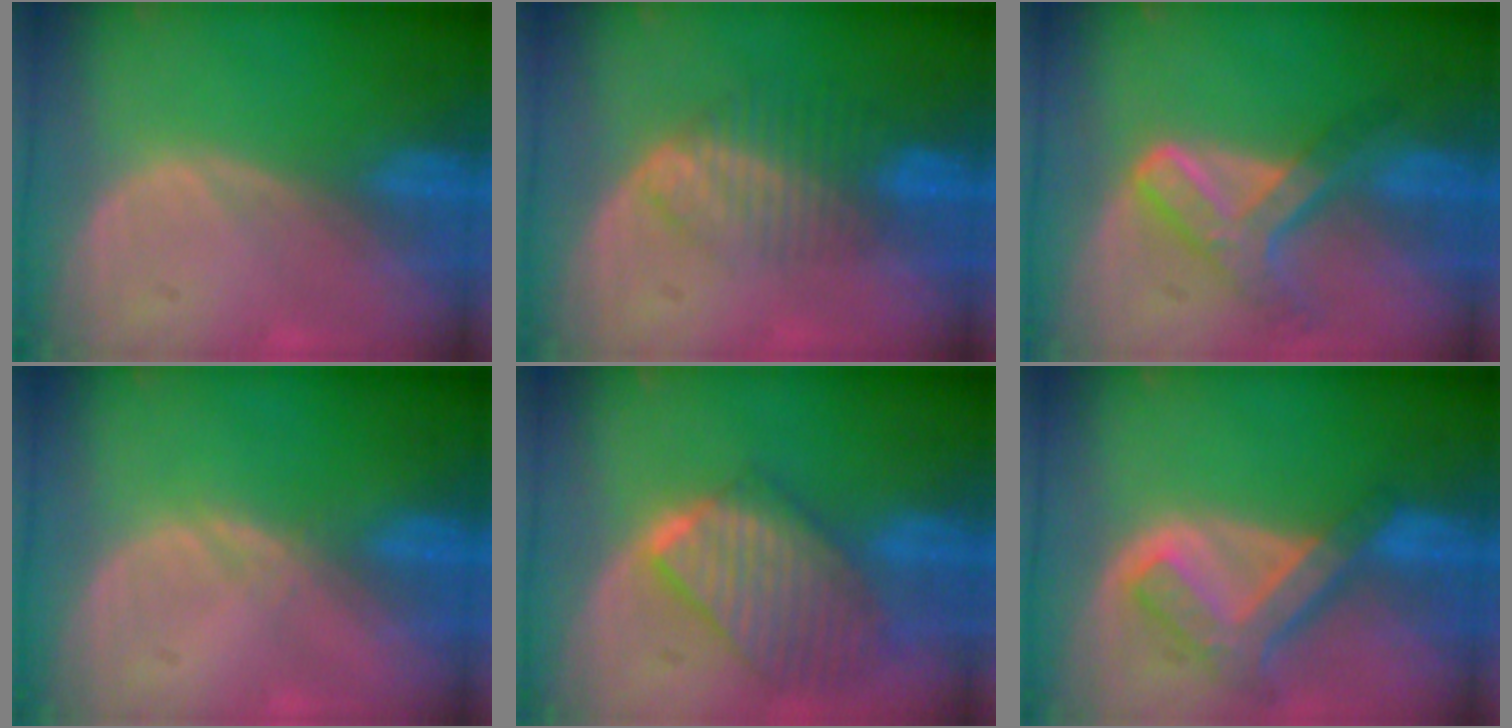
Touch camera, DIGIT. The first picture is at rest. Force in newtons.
{"total": 6.6, "press": 5.6, "slide": 3.5}
{"total": 7.3, "press": 6.1, "slide": 4.0}
{"total": 0.6, "press": 0.6, "slide": 0.1}
{"total": 9.7, "press": 8.4, "slide": 4.9}
{"total": 7.6, "press": 6.4, "slide": 4.0}